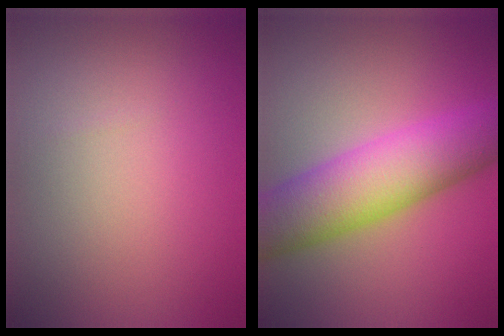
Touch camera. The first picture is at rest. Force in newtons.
{"total": 9.5, "press": 9.5, "slide": 0.2}